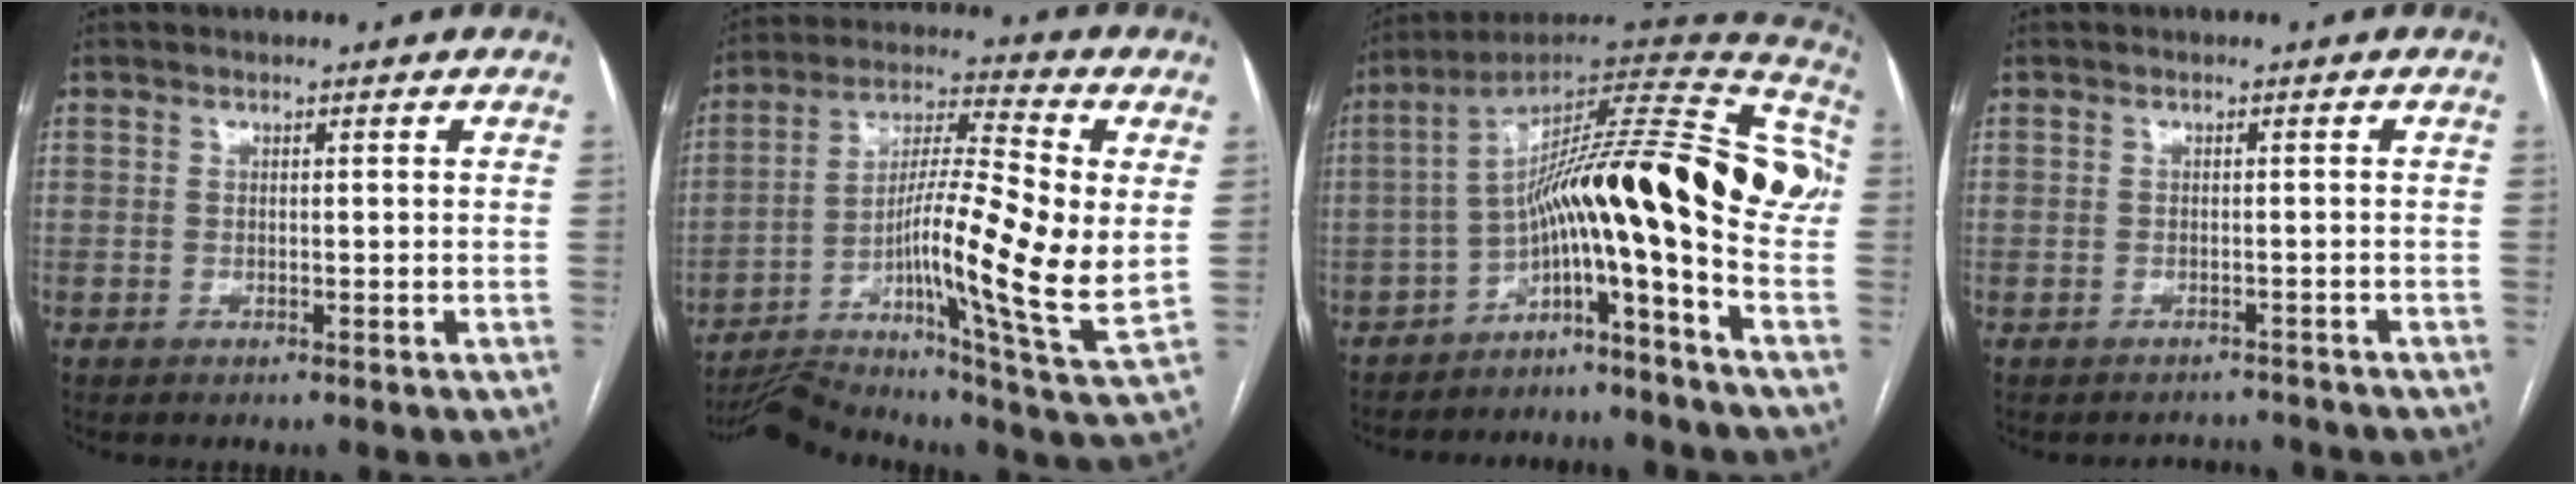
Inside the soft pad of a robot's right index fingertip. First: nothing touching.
{"total": 21.2, "force": [-2.7, 1.7, 20.9], "torque": [-0.350, 0.005, -0.048]}
{"total": 20.6, "force": [-3.7, 1.7, 20.2], "torque": [-0.270, 0.076, -0.062]}
{"total": 2.7, "force": [-2.4, 0.5, -1.0], "torque": [0.016, 0.005, -0.032]}